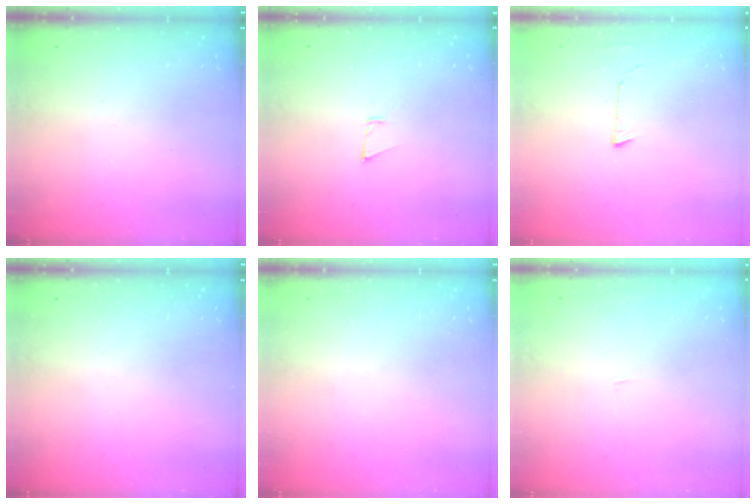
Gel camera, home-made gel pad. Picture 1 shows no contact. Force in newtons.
{"total": 3.8, "press": 3.7, "slide": 0.6}
{"total": 2.7, "press": 2.7, "slide": 0.2}
{"total": 0.0}
{"total": 0.0}
{"total": 1.8, "press": 1.8, "slide": 0.1}